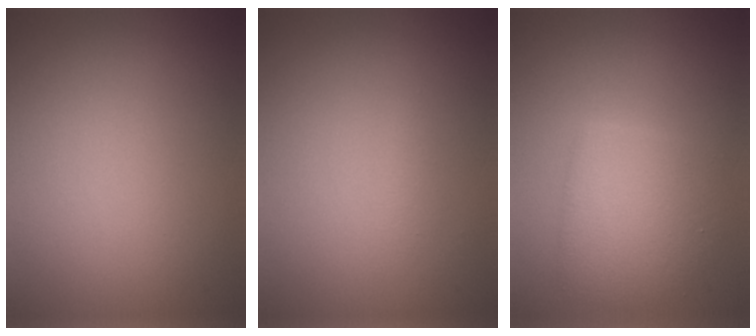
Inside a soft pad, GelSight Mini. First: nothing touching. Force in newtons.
{"total": 0.7, "press": 0.7, "slide": 0.0}
{"total": 4.0, "press": 4.0, "slide": 0.2}